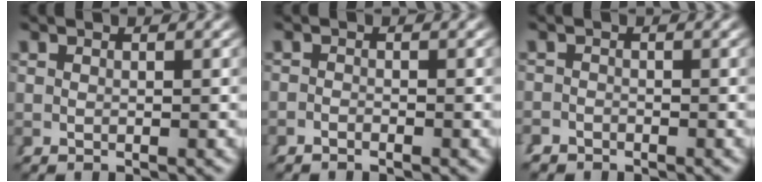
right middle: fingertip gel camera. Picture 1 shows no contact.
{"total": 1.2, "force": [-1.0, -0.6, -0.3], "torque": [0.010, -0.003, -0.019]}
{"total": 1.6, "force": [-1.5, 0.1, -0.5], "torque": [0.014, -0.012, -0.021]}